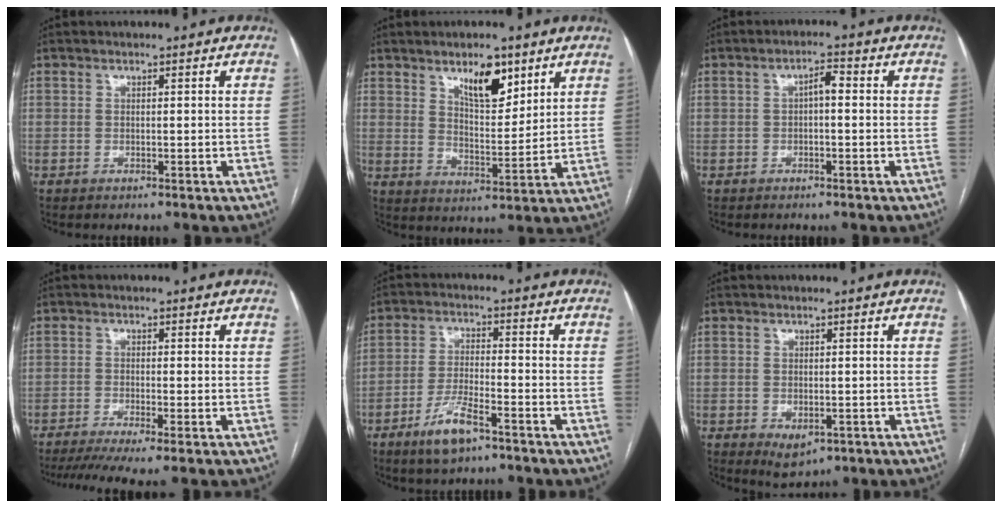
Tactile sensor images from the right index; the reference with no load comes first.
{"total": 8.3, "force": [5.2, 3.0, 5.8], "torque": [-0.098, -0.004, 0.092]}
{"total": 2.6, "force": [0.2, 0.8, 2.4], "torque": [-0.042, 0.015, 0.003]}
{"total": 6.9, "force": [-4.6, 0.6, 5.0], "torque": [-0.089, -0.009, -0.080]}
{"total": 6.8, "force": [-4.4, 1.7, 4.8], "torque": [-0.100, -0.005, -0.080]}
{"total": 3.2, "force": [-1.2, 2.0, 2.2], "torque": [-0.029, -0.004, -0.003]}